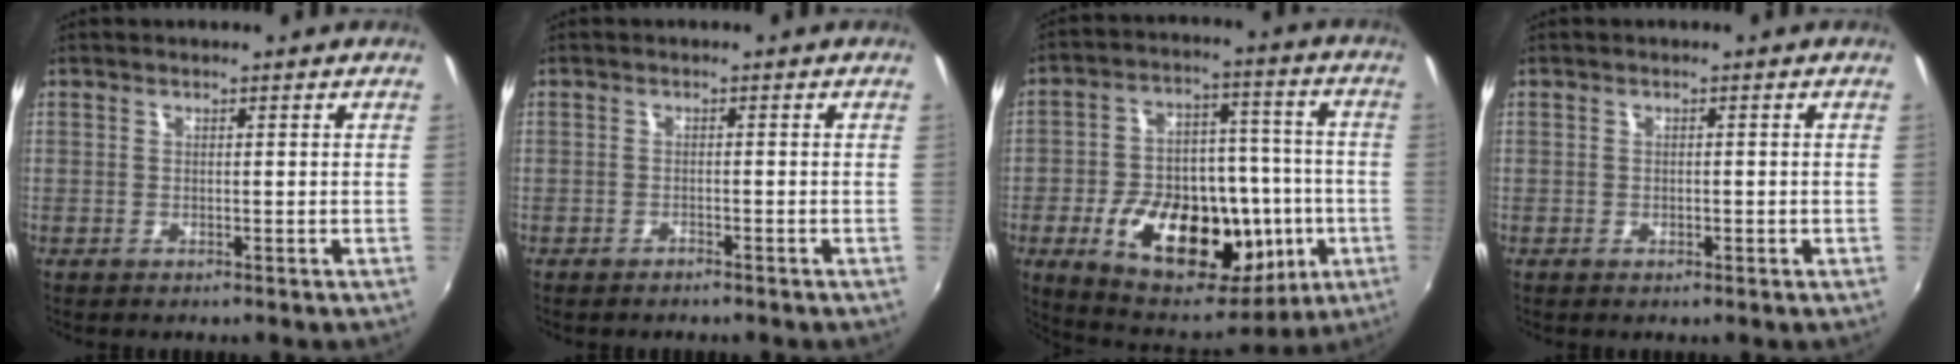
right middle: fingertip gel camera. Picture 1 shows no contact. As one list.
[{"total": 1.4, "force": [-1.2, 0.2, 0.7], "torque": [-0.018, 0.000, -0.022]}, {"total": 26.4, "force": [-7.6, 15.0, 20.4], "torque": [-0.362, 0.007, -0.089]}, {"total": 1.2, "force": [-0.5, 0.8, 0.8], "torque": [-0.011, -0.001, -0.008]}]